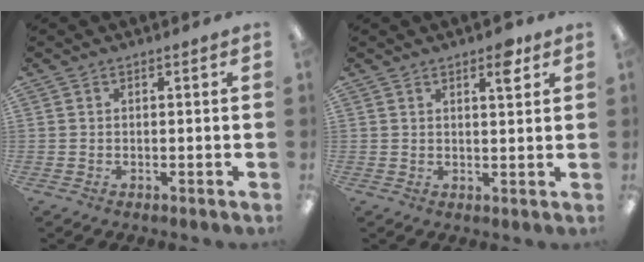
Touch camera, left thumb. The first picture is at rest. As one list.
[{"total": 4.4, "force": [2.8, 1.3, 3.1], "torque": [-0.036, -0.010, 0.042]}]